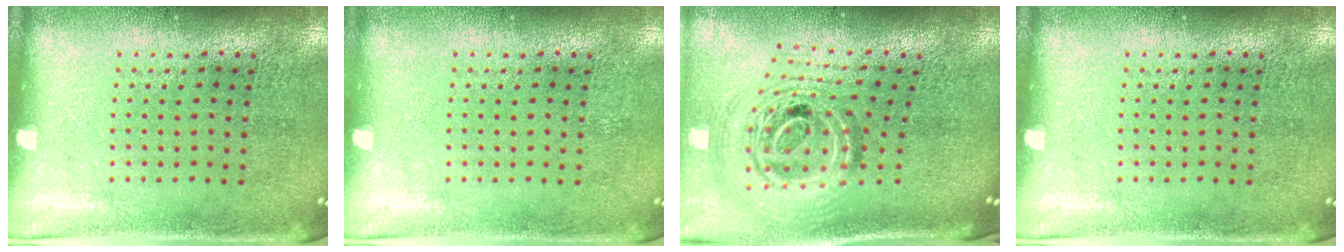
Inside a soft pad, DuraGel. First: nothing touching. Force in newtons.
{"total": 0.0}
{"total": 2.1, "press": 1.6, "slide": 1.4}
{"total": 0.0}